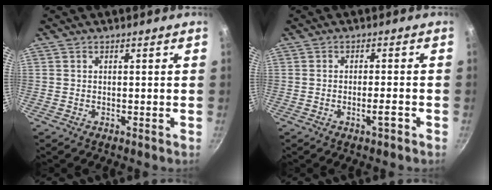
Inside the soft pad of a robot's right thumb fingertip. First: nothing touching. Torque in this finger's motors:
{"motor_torque": [-0.04, 0.02, -0.17, -0.14, -0.04]}